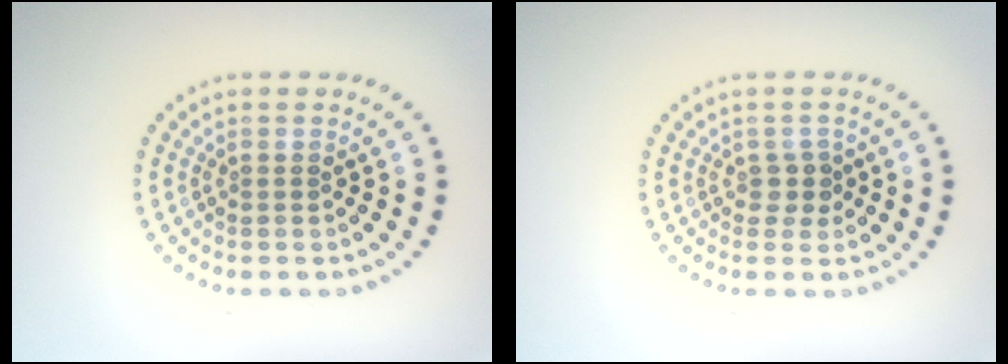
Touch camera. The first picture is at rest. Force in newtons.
{"total": 1.6, "press": 1.2, "slide": 1.0}